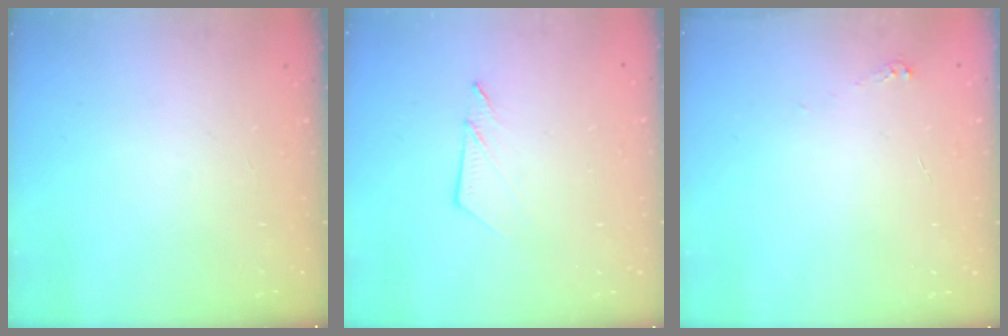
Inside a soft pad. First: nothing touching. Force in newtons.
{"total": 4.5, "press": 4.5, "slide": 0.1}
{"total": 2.5, "press": 2.5, "slide": 0.3}